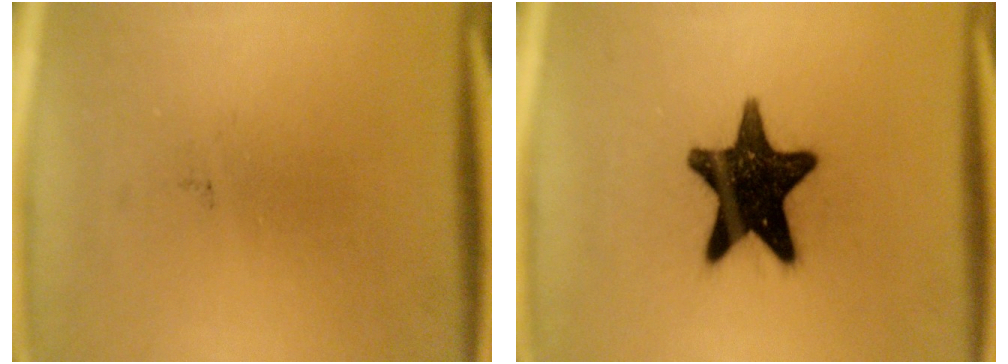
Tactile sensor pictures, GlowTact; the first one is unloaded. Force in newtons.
{"total": 16.8}